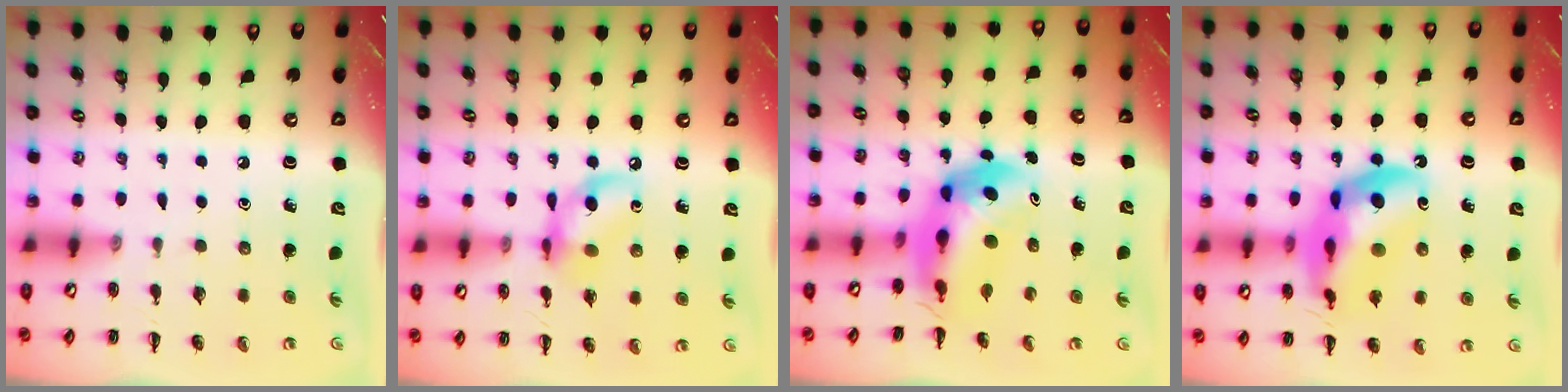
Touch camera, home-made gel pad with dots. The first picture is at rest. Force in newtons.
{"total": 10.8, "press": 10.7, "slide": 1.8}
{"total": 6.6, "press": 6.2, "slide": 2.2}
{"total": 19.0, "press": 18.5, "slide": 4.2}